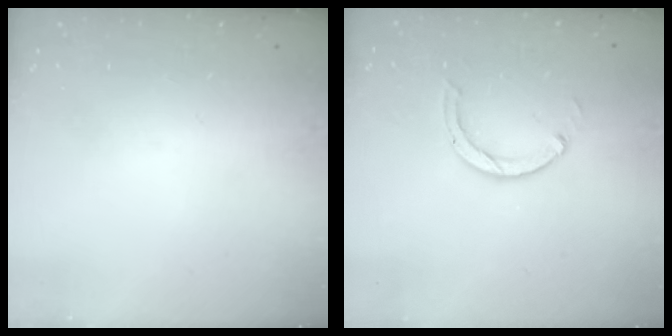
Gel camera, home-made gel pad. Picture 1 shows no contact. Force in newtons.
{"total": 3.0, "press": 3.0, "slide": 0.3}